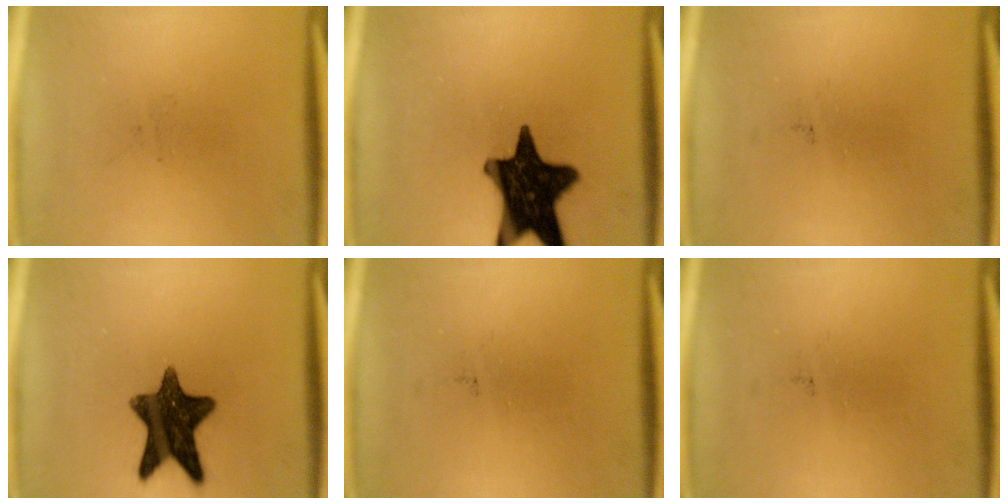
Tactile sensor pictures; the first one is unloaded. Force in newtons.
{"total": 16.7}
{"total": 0.0}
{"total": 12.8}
{"total": 0.0}
{"total": 0.0}